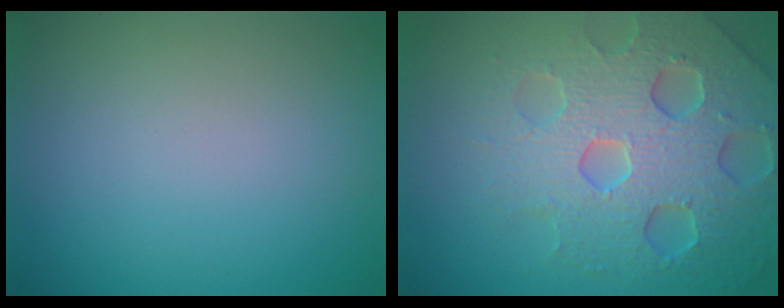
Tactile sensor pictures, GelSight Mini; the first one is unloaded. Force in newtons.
{"total": 7.3, "press": 7.2, "slide": 1.6}